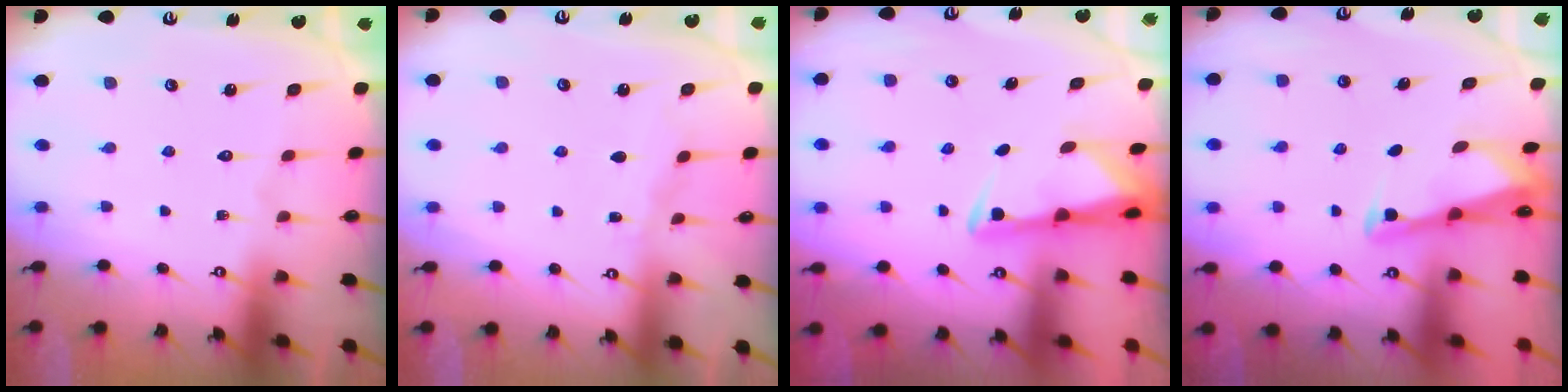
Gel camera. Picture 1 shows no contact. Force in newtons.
{"total": 3.5, "press": 3.4, "slide": 0.5}
{"total": 3.0, "press": 2.9, "slide": 0.6}
{"total": 2.7, "press": 2.7, "slide": 0.1}